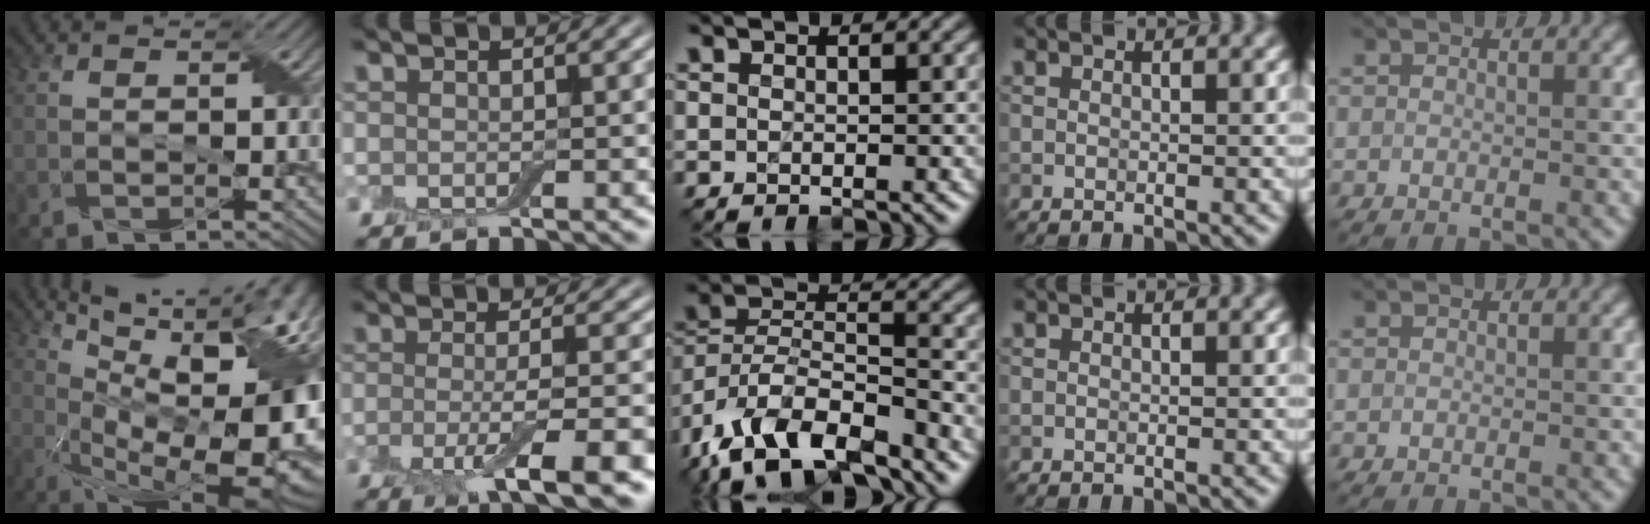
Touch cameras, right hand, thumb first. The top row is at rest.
{"thumb": {"total": 18.6, "force": [3.8, 6.4, 17.1], "torque": [-0.231, 0.007, 0.076]}, "index": {"total": 7.4, "force": [-3.0, 1.5, 6.5], "torque": [-0.098, -0.007, -0.053]}, "middle": {"total": 11.8, "force": [-8.8, 4.8, 6.3], "torque": [-0.121, 0.007, -0.161]}}